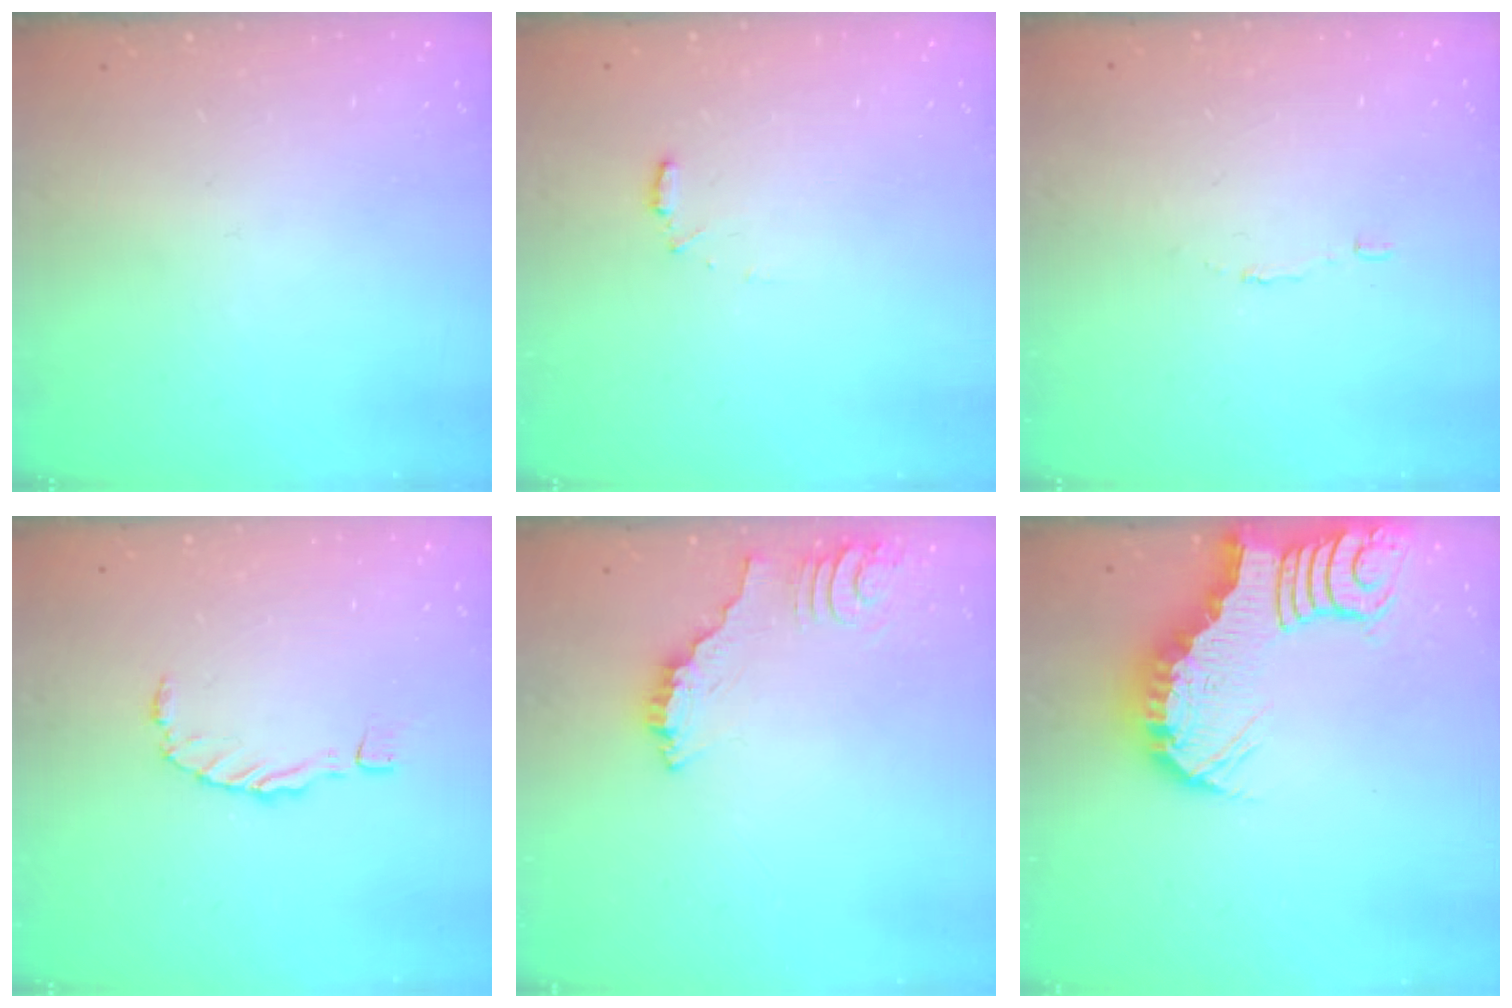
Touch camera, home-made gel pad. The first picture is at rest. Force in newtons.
{"total": 4.9, "press": 4.9, "slide": 0.5}
{"total": 1.9, "press": 1.9, "slide": 0.1}
{"total": 0.0}
{"total": 3.4, "press": 3.4, "slide": 0.1}
{"total": 5.5, "press": 5.5, "slide": 0.6}